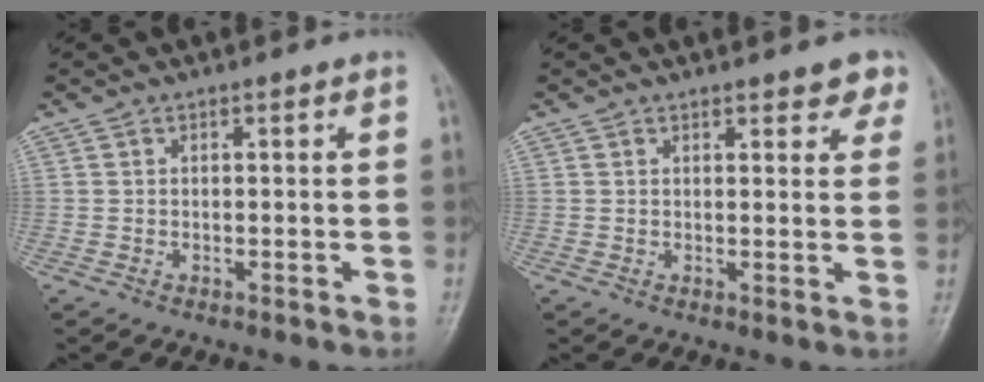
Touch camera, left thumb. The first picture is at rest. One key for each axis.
{"total": 4.6, "fx": 3.4, "fy": 1.8, "fz": 2.5, "tx": 0.000, "ty": -0.011, "tz": 0.036}